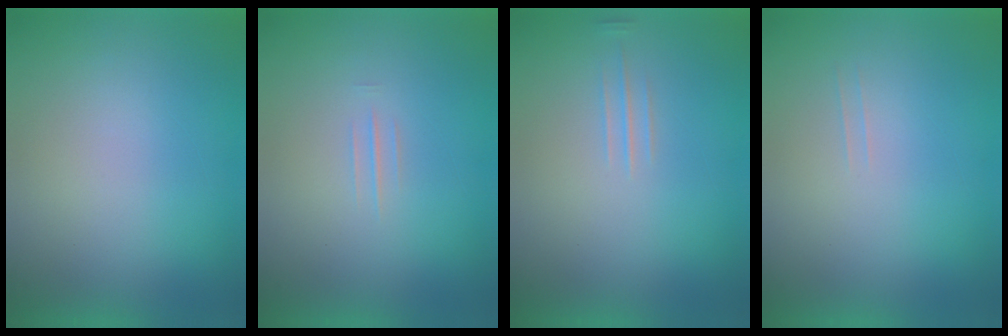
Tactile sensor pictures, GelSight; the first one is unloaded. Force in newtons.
{"total": 1.2}
{"total": 1.3}
{"total": 1.0}